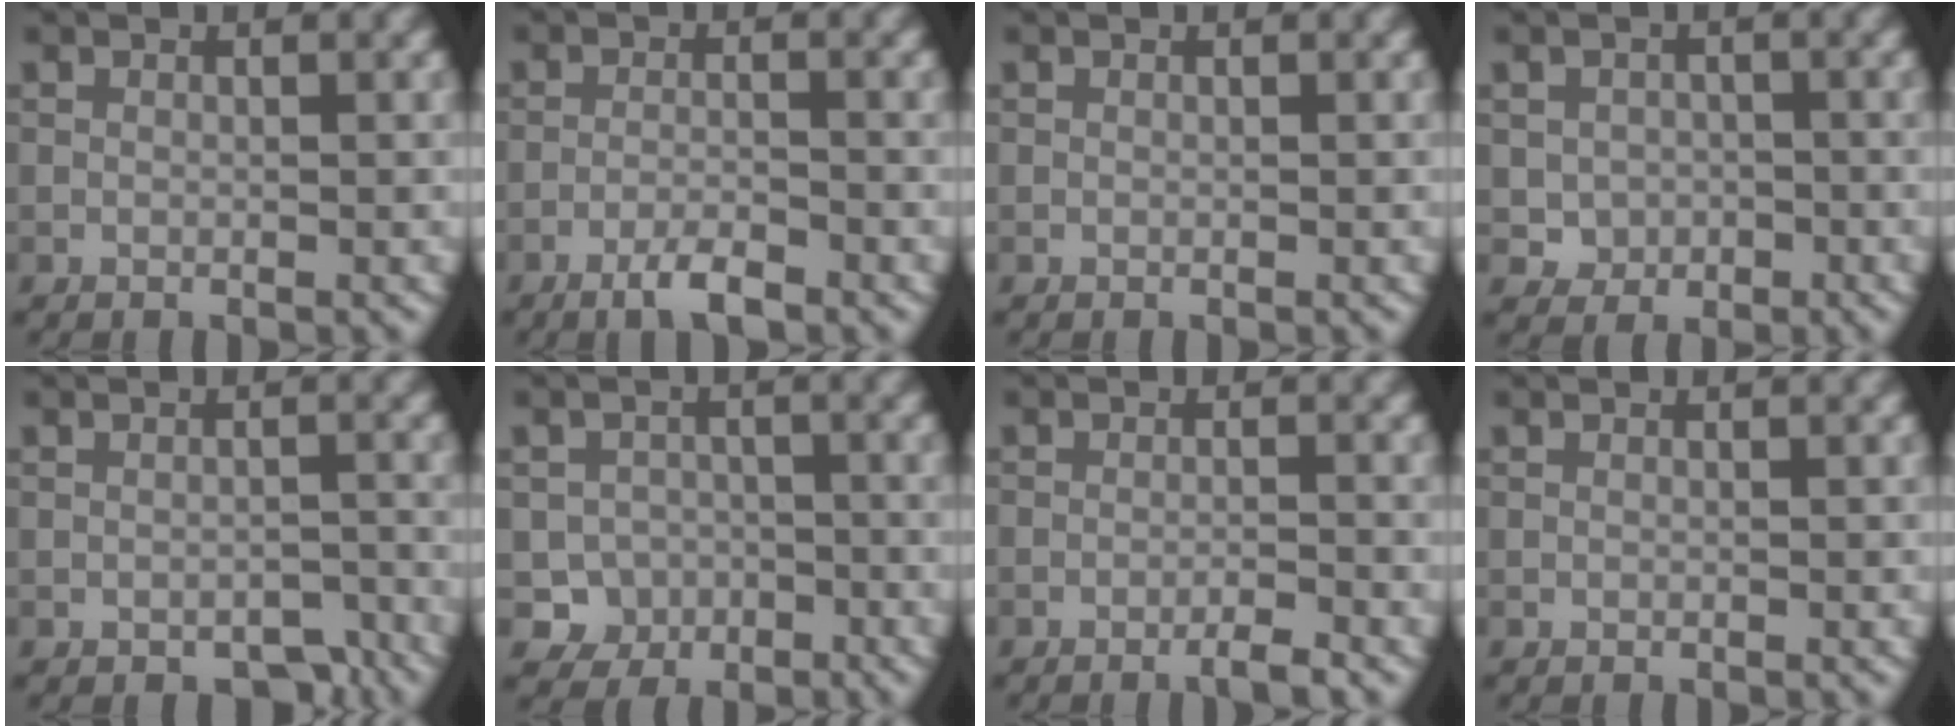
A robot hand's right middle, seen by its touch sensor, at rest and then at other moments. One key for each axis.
{"total": 2.7, "fx": -1.9, "fy": 0.5, "fz": 1.8, "tx": -0.035, "ty": 0.001, "tz": -0.040}
{"total": 0.0}
{"total": 2.3, "fx": -0.4, "fy": 2.2, "fz": 0.7, "tx": -0.008, "ty": -0.005, "tz": -0.009}
{"total": 2.4, "fx": -1.7, "fy": 1.2, "fz": 1.2, "tx": -0.014, "ty": -0.003, "tz": -0.020}
{"total": 3.2, "fx": -1.5, "fy": 2.8, "fz": 0.4, "tx": 0.008, "ty": 0.004, "tz": -0.025}
{"total": 1.9, "fx": -1.3, "fy": 0.2, "fz": 1.3, "tx": -0.017, "ty": -0.001, "tz": -0.027}
{"total": 0.0}